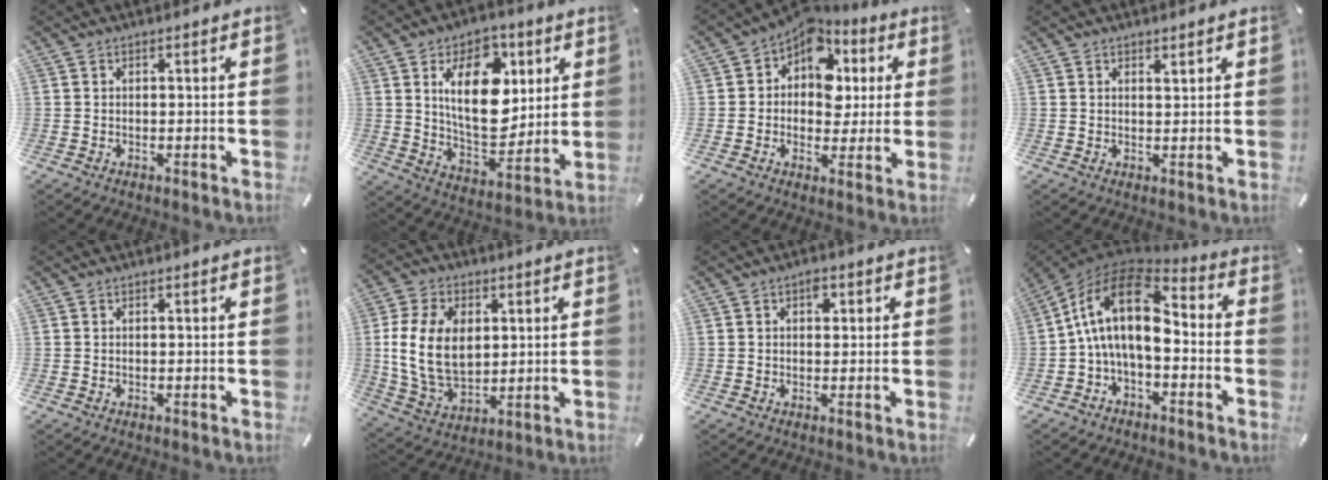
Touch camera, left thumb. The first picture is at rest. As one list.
[{"total": 17.9, "force": [5.9, 10.9, 12.9], "torque": [-0.217, -0.010, 0.099]}, {"total": 10.3, "force": [3.7, 8.2, 4.9], "torque": [-0.075, -0.033, 0.067]}, {"total": 1.2, "force": [1.0, 0.5, 0.4], "torque": [0.001, -0.004, 0.017]}, {"total": 0.0}, {"total": 14.9, "force": [2.2, 10.7, 10.1], "torque": [-0.225, 0.008, 0.038]}, {"total": 3.5, "force": [1.0, 2.3, 2.4], "torque": [-0.019, -0.004, 0.009]}, {"total": 16.4, "force": [1.0, 9.2, 13.5], "torque": [-0.275, 0.001, 0.010]}]